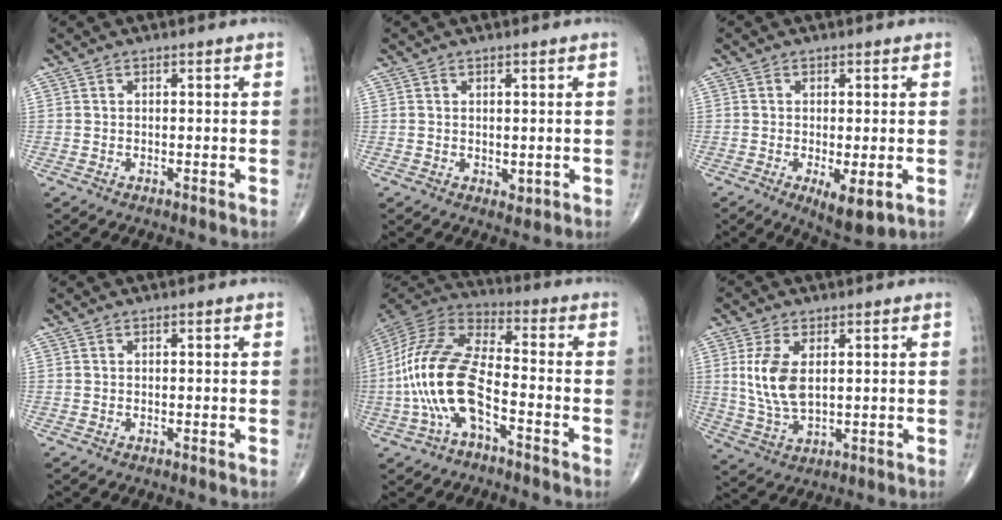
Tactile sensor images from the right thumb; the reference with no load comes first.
{"total": 1.5, "force": [0.2, 1.1, 1.0], "torque": [-0.015, -0.006, 0.009]}
{"total": 6.1, "force": [-1.7, 2.1, 5.4], "torque": [-0.087, -0.018, -0.021]}
{"total": 0.0}
{"total": 16.6, "force": [-4.9, 7.2, 14.1], "torque": [-0.301, 0.040, -0.097]}
{"total": 8.7, "force": [1.7, 4.5, 7.3], "torque": [-0.154, -0.012, 0.042]}